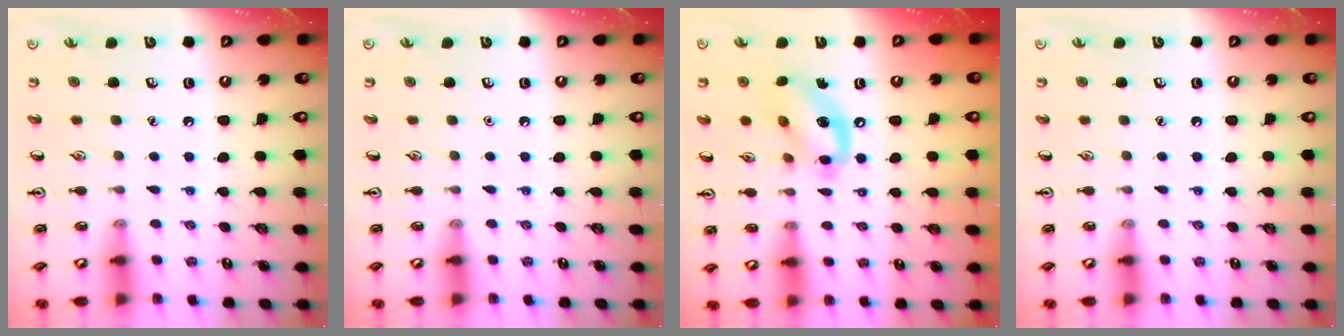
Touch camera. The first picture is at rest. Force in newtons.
{"total": 0.0}
{"total": 13.1, "press": 12.7, "slide": 3.0}
{"total": 0.0}